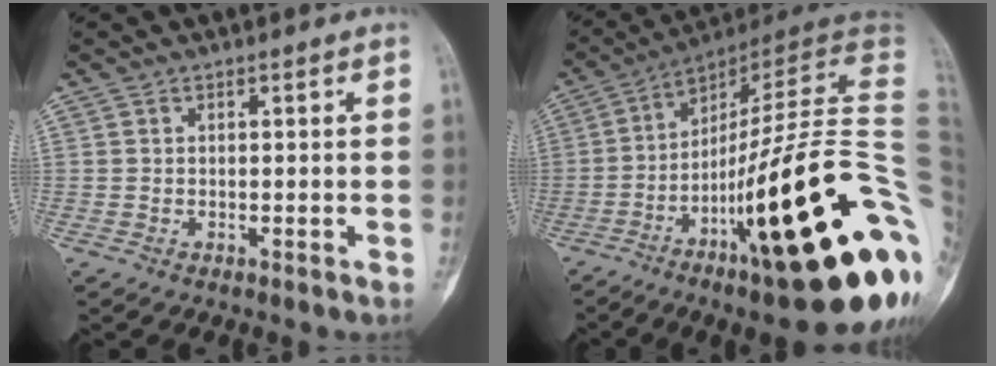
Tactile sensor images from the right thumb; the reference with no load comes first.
{"total": 33.3, "force": [-9.5, 5.5, 31.4], "torque": [-0.379, 0.036, -0.152]}